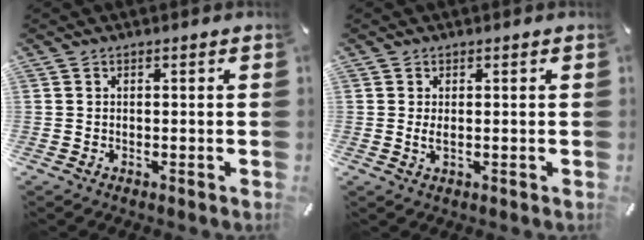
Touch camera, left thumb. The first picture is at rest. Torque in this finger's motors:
{"motor_torque": [0.45, 0.34, 0.11, 0.02, 0.13]}